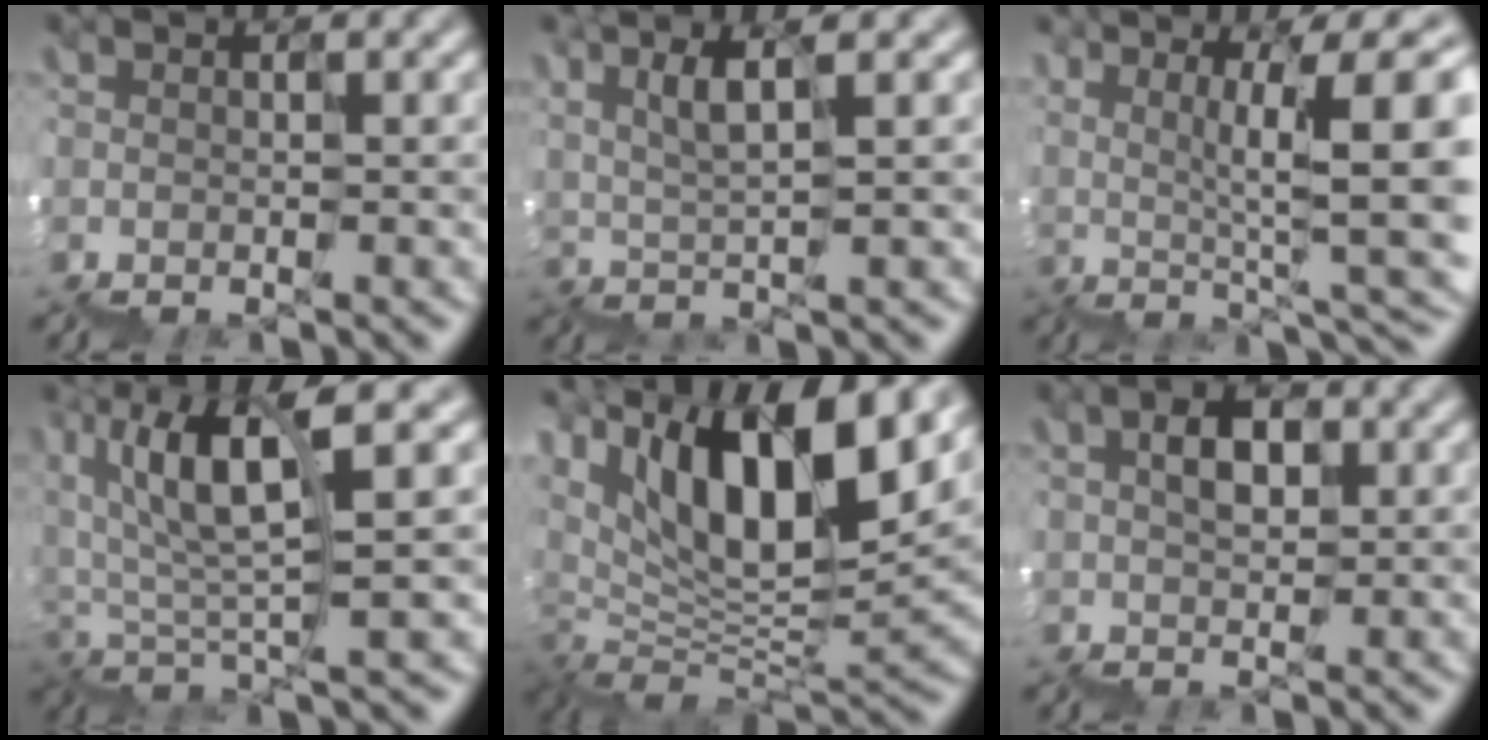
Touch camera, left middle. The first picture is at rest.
{"total": 2.8, "force": [2.1, 0.1, 1.8], "torque": [-0.028, 0.011, 0.049]}
{"total": 8.9, "force": [1.4, 1.7, 8.6], "torque": [-0.090, 0.020, 0.042]}
{"total": 6.0, "force": [2.0, 1.4, 5.5], "torque": [-0.091, 0.015, 0.036]}
{"total": 12.3, "force": [7.7, 4.1, 8.6], "torque": [-0.124, 0.018, 0.143]}
{"total": 2.7, "force": [1.6, 1.6, 1.4], "torque": [-0.012, 0.017, 0.030]}